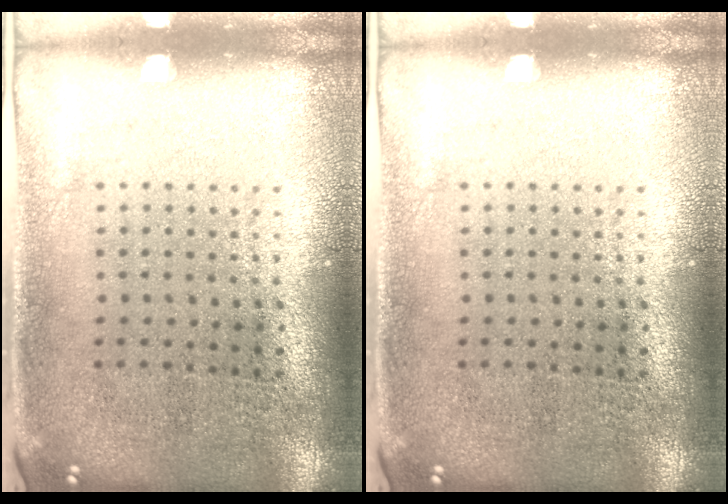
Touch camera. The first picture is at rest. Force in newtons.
{"total": 0.0}